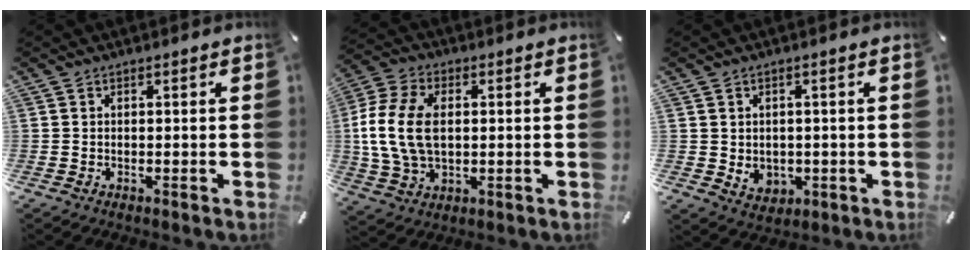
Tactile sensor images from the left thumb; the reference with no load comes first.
{"total": 13.9, "force": [0.5, 9.6, 10.1], "torque": [-0.233, 0.009, 0.011]}
{"total": 4.1, "force": [0.0, 3.8, 1.5], "torque": [-0.020, -0.002, -0.001]}